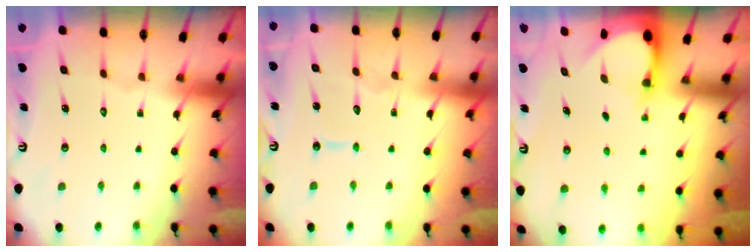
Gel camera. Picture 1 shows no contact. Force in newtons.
{"total": 5.9, "press": 5.8, "slide": 0.5}
{"total": 3.6, "press": 3.6, "slide": 0.2}